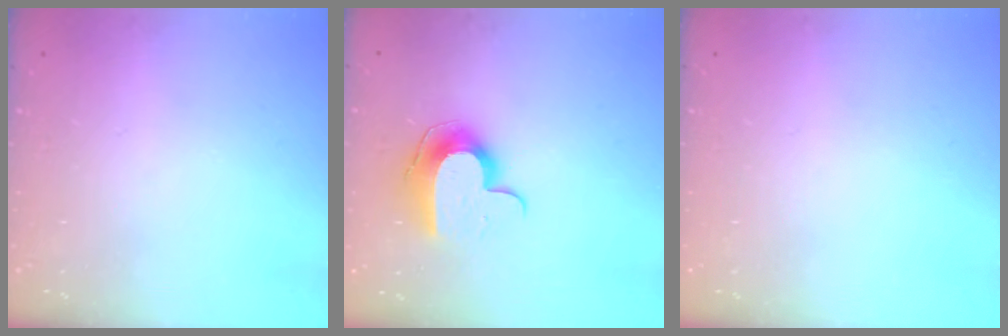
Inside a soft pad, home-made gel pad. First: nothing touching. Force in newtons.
{"total": 11.5, "press": 11.4, "slide": 0.9}
{"total": 0.0}